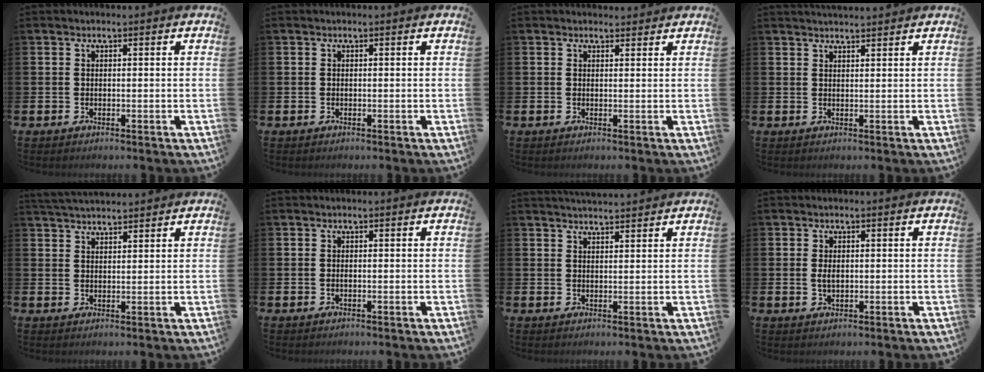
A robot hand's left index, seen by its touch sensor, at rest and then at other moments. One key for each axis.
{"total": 0.0}
{"total": 1.0, "fx": 1.0, "fy": 0.3, "fz": 0.1, "tx": 0.012, "ty": -0.001, "tz": 0.015}
{"total": 1.9, "fx": 1.9, "fy": 0.1, "fz": 0.2, "tx": 0.010, "ty": -0.013, "tz": 0.032}
{"total": 3.5, "fx": 3.5, "fy": 0.4, "fz": 0.4, "tx": -0.008, "ty": -0.016, "tz": 0.064}
{"total": 0.0}
{"total": 2.7, "fx": 2.7, "fy": 0.1, "fz": 0.2, "tx": 0.007, "ty": -0.018, "tz": 0.045}
{"total": 1.5, "fx": 0.2, "fy": 0.8, "fz": 1.2, "tx": -0.012, "ty": 0.000, "tz": -0.001}